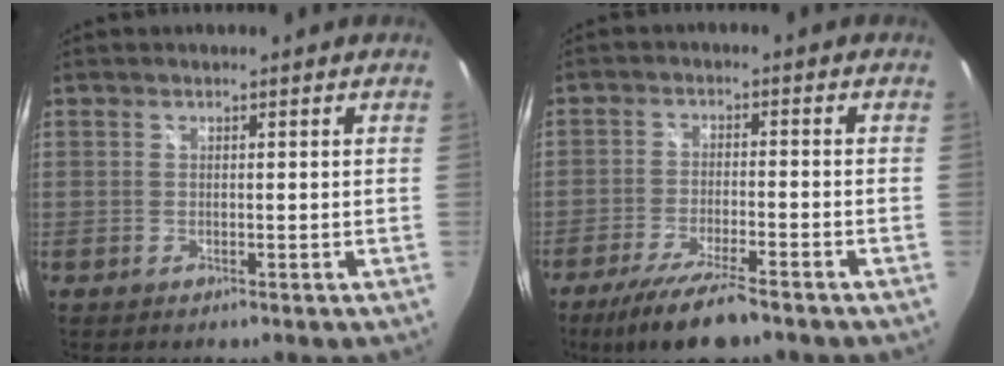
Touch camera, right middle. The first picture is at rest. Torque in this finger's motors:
{"motor_torque": [1.10, -1.04, 0.50, 0.11]}